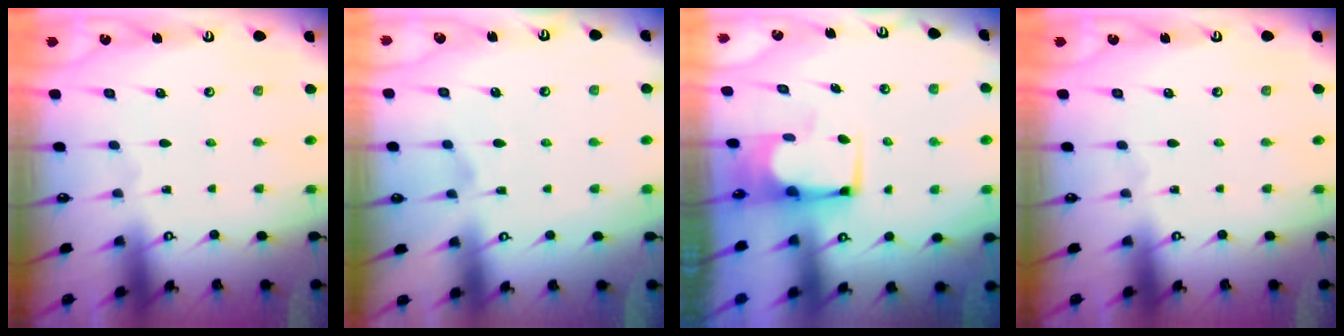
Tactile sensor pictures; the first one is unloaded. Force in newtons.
{"total": 2.9, "press": 2.7, "slide": 1.1}
{"total": 3.8, "press": 3.8, "slide": 0.4}
{"total": 0.0}